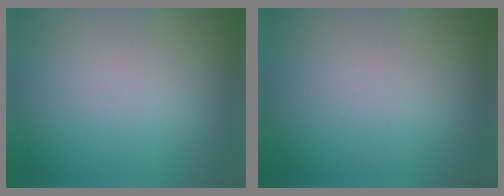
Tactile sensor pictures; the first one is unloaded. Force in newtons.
{"total": 0.0}